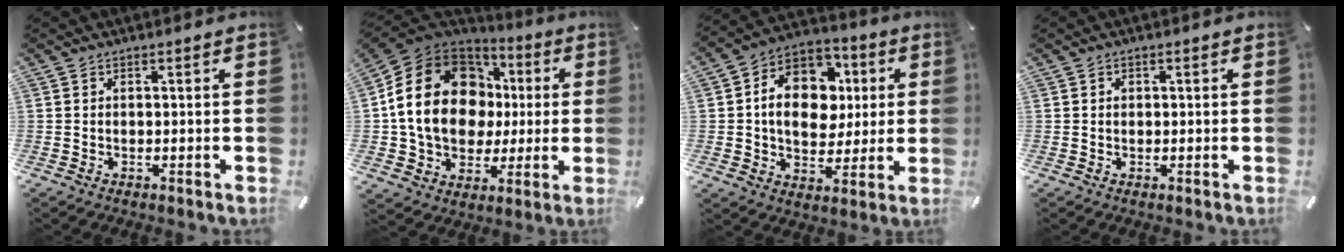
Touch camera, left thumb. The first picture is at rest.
{"total": 21.8, "force": [2.5, 17.7, 12.5], "torque": [-0.235, 0.009, 0.054]}
{"total": 14.2, "force": [1.4, 11.4, 8.4], "torque": [-0.146, -0.001, 0.030]}
{"total": 0.7, "force": [0.1, 0.6, 0.3], "torque": [-0.005, 0.002, 0.000]}